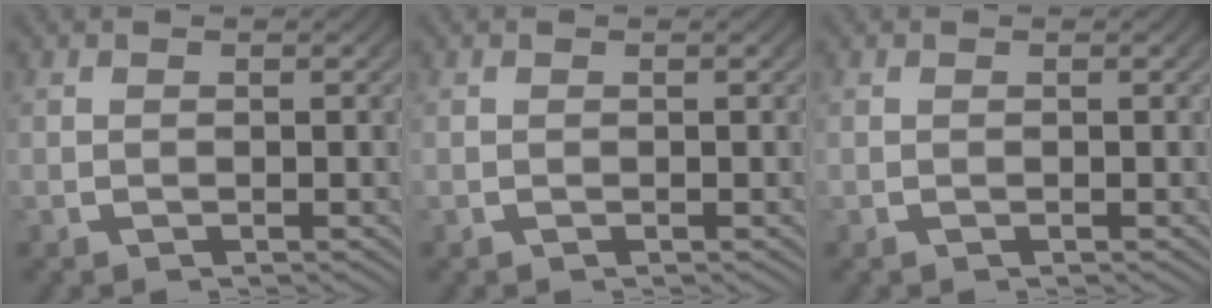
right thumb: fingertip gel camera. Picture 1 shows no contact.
{"total": 0.0}
{"total": 0.0}